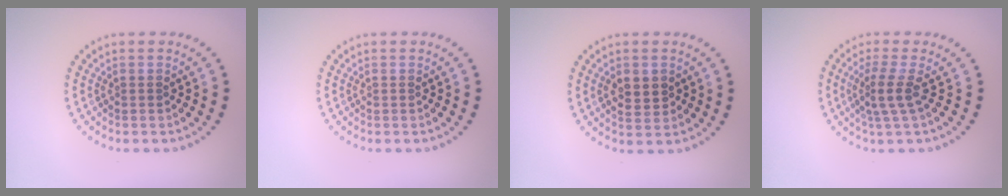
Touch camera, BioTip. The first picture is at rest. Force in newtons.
{"total": 0.0}
{"total": 2.6, "press": 2.6, "slide": 0.1}
{"total": 2.6, "press": 1.9, "slide": 1.7}